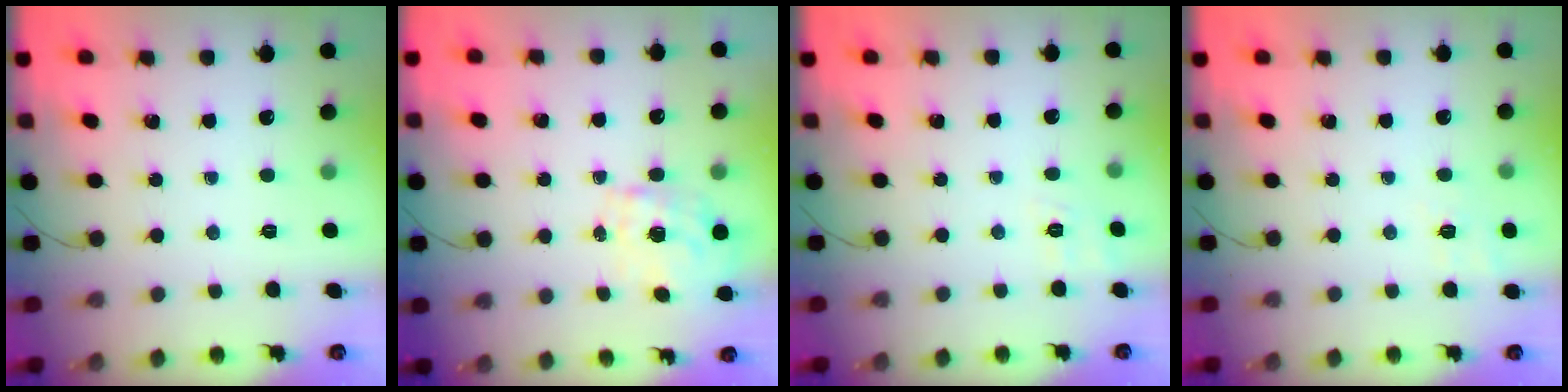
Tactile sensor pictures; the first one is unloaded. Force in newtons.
{"total": 0.9, "press": 0.7, "slide": 0.6}
{"total": 6.7, "press": 6.4, "slide": 2.0}
{"total": 7.7, "press": 7.5, "slide": 1.9}